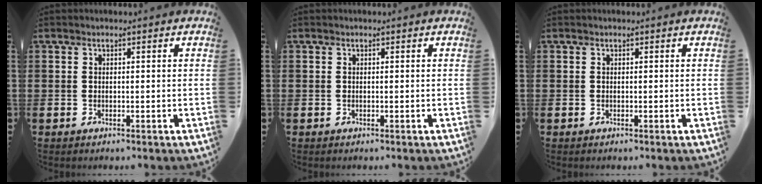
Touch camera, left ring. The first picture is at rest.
{"total": 0.0}
{"total": 0.0}